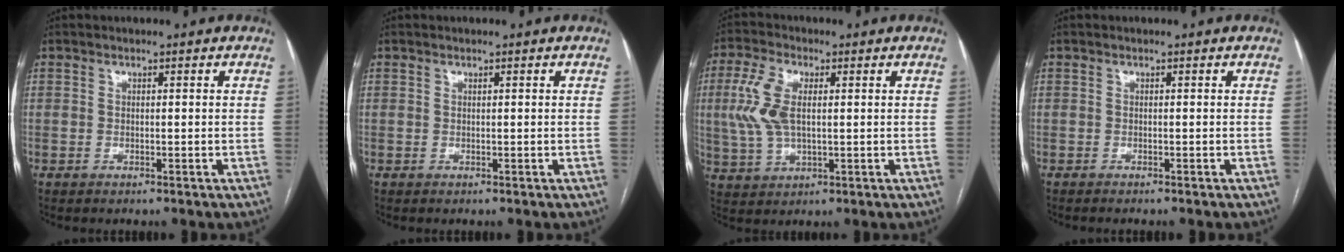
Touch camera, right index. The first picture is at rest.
{"total": 0.0}
{"total": 8.2, "force": [1.2, 3.7, 7.2], "torque": [-0.183, 0.012, 0.027]}
{"total": 2.2, "force": [-1.9, 0.0, 1.0], "torque": [-0.013, -0.002, -0.023]}